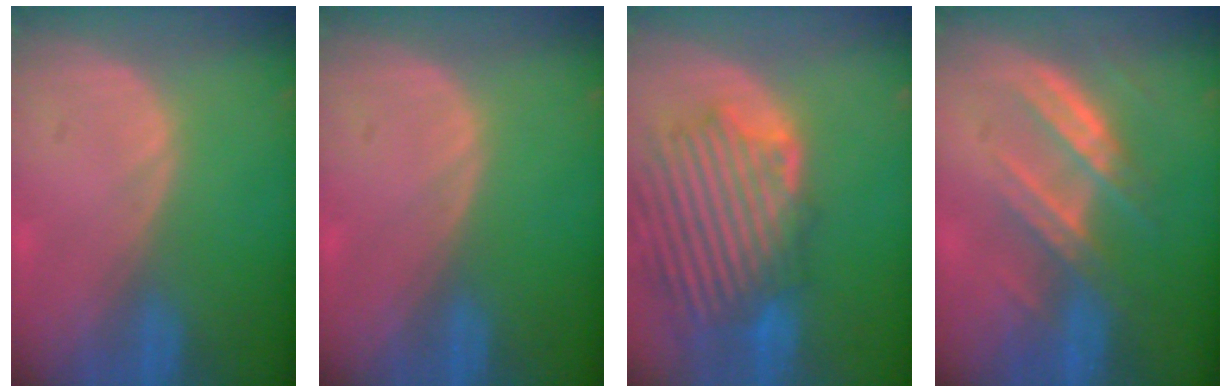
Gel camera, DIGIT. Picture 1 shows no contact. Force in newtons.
{"total": 0.0}
{"total": 12.2, "press": 11.4, "slide": 4.3}
{"total": 7.1, "press": 6.6, "slide": 2.6}